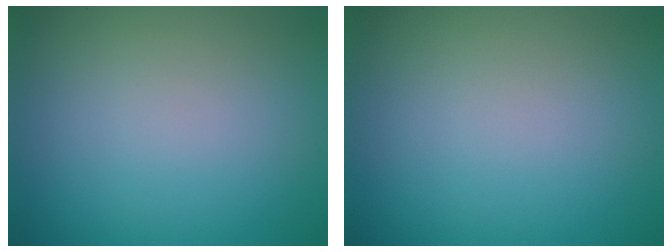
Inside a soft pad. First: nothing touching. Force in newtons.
{"total": 0.0}